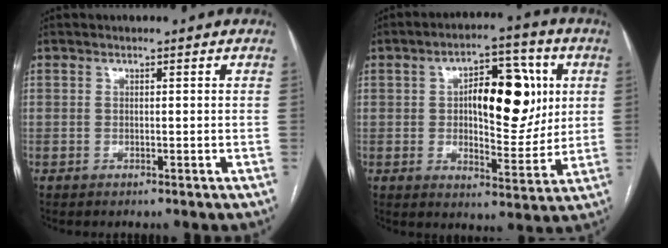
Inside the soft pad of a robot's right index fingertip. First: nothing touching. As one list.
[{"total": 13.3, "force": [2.8, 5.3, 11.9], "torque": [-0.174, 0.021, 0.046]}]